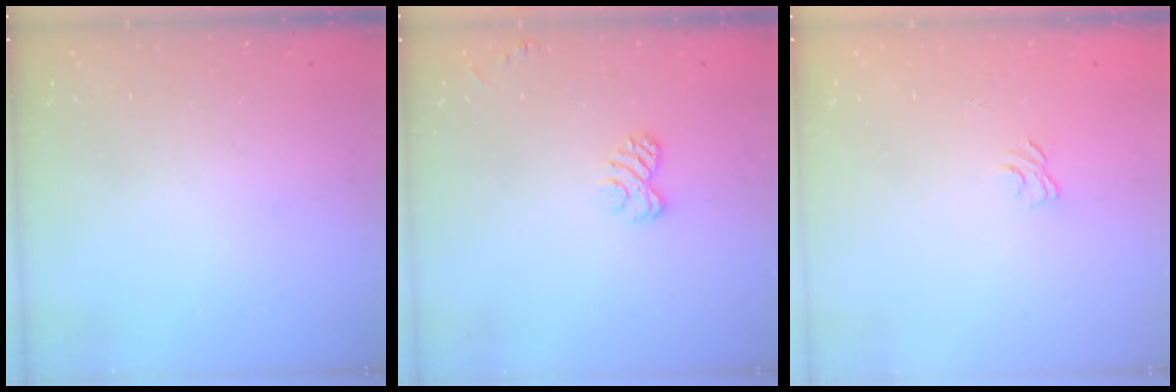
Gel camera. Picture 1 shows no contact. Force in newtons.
{"total": 6.1, "press": 5.9, "slide": 1.4}
{"total": 3.3, "press": 3.0, "slide": 1.3}